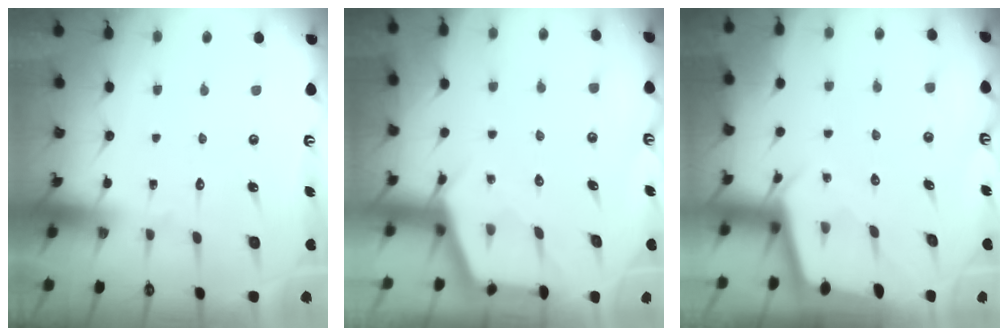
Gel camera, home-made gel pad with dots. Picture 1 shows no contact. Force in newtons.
{"total": 3.0, "press": 3.0, "slide": 0.4}
{"total": 2.0, "press": 2.0, "slide": 0.3}